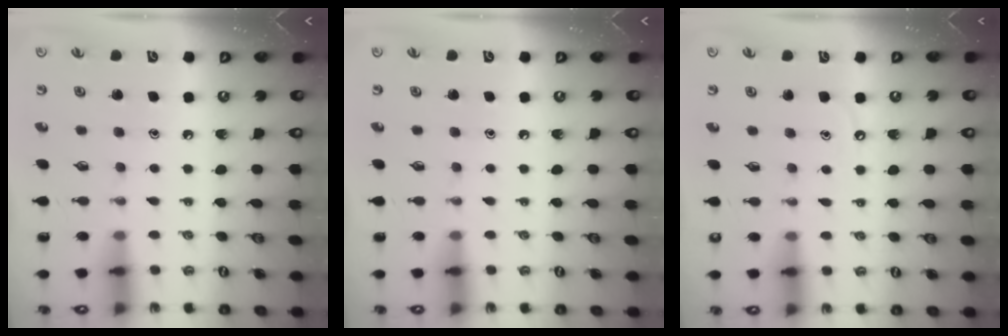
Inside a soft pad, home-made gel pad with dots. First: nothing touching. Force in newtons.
{"total": 0.0}
{"total": 3.6, "press": 3.5, "slide": 0.5}